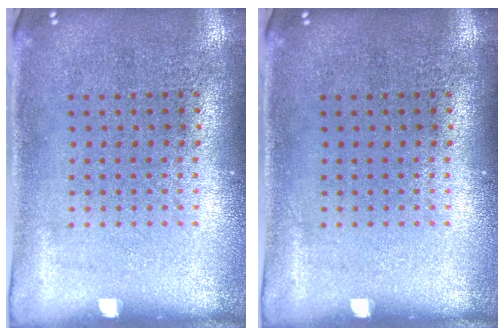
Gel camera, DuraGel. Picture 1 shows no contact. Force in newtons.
{"total": 0.0}